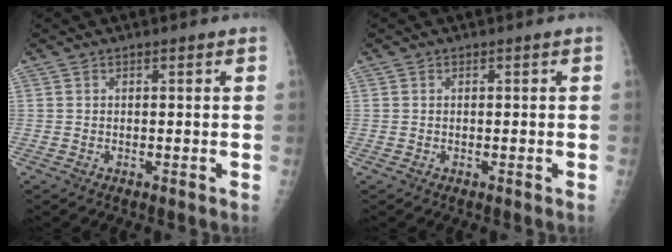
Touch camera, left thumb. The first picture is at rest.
{"total": 0.0}